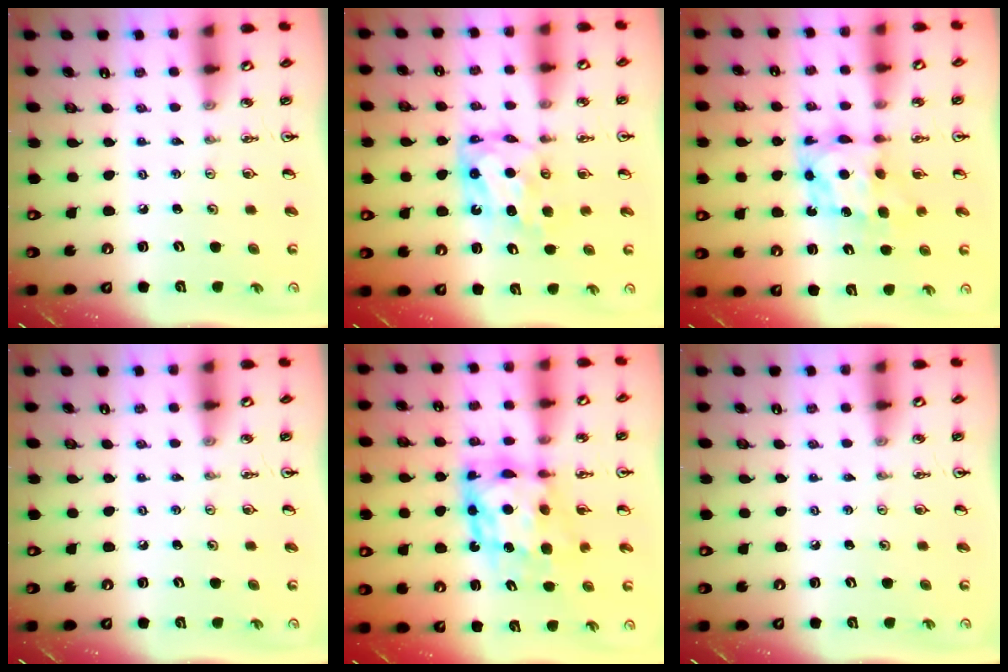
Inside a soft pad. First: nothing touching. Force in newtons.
{"total": 7.0, "press": 7.0, "slide": 0.4}
{"total": 6.7, "press": 6.7, "slide": 0.6}
{"total": 0.0}
{"total": 9.8, "press": 9.7, "slide": 1.5}
{"total": 0.0}